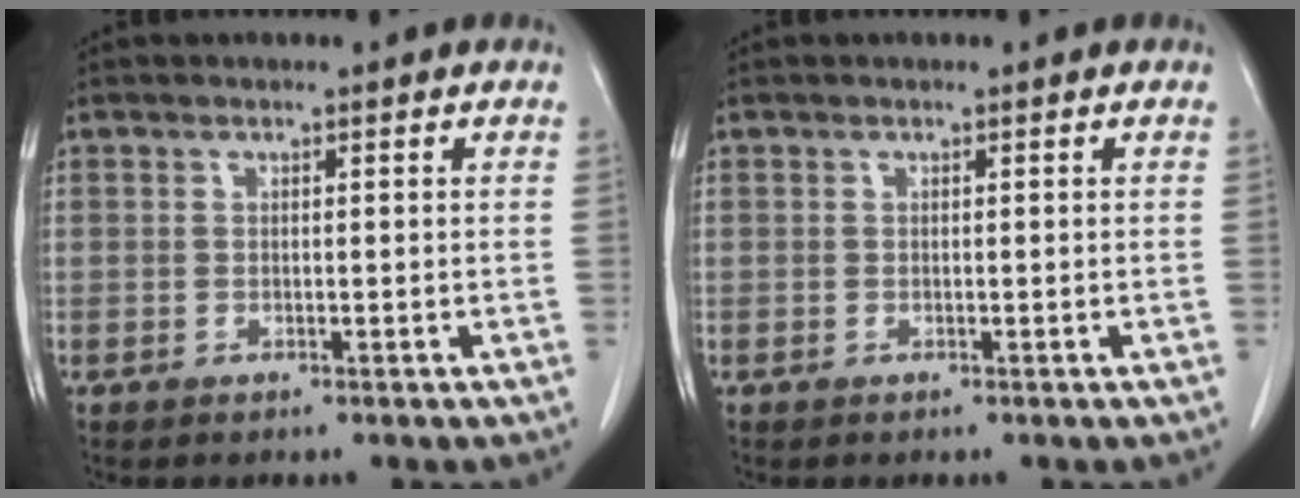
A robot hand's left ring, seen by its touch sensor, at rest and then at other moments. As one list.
[{"total": 0.0}]